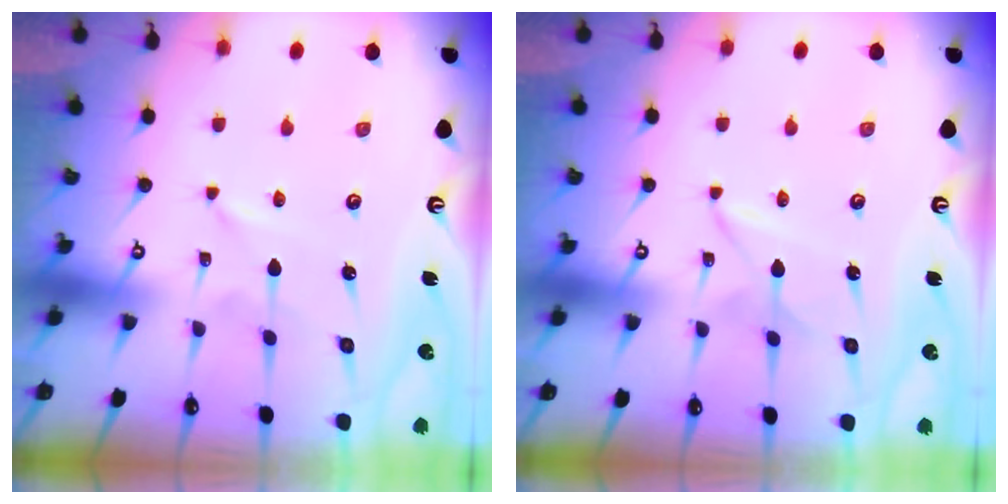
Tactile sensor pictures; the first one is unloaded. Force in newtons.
{"total": 2.5, "press": 2.5, "slide": 0.4}